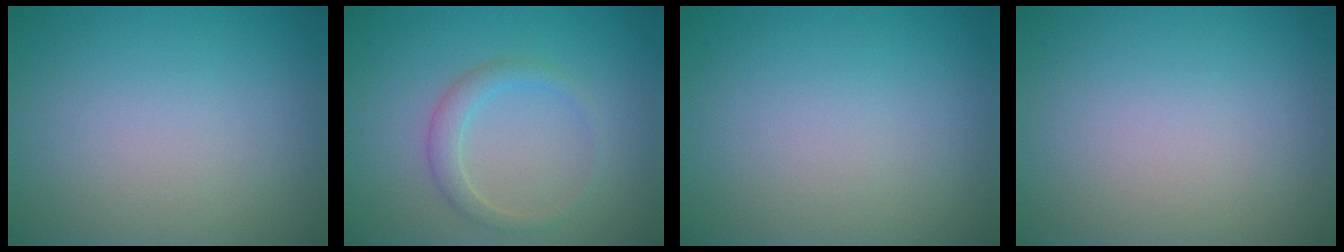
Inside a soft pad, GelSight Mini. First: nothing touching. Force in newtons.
{"total": 1.9, "press": 1.9, "slide": 0.1}
{"total": 0.0}
{"total": 0.0}